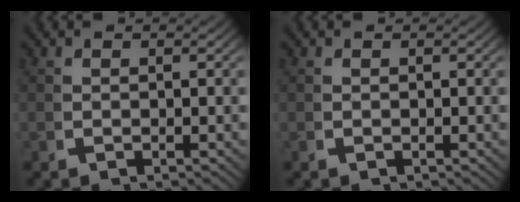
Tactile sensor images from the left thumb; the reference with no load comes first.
{"total": 0.0}